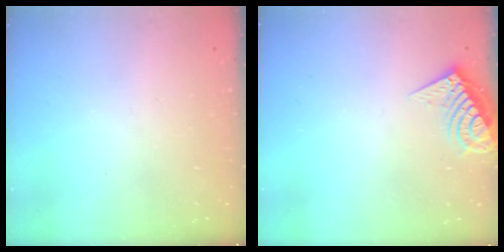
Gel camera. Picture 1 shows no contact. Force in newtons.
{"total": 9.6, "press": 9.6, "slide": 0.5}